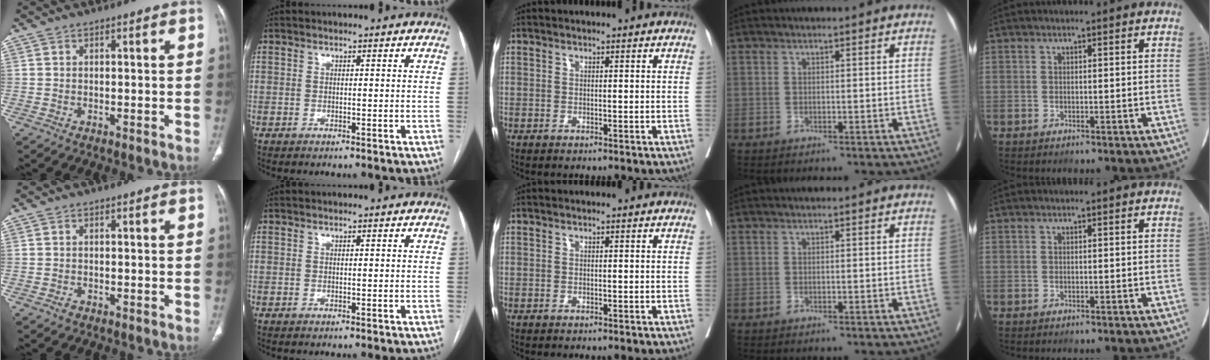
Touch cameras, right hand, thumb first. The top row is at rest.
{"thumb": {"total": 0.8, "force": [-0.6, 0.5, 0.3], "torque": [-0.004, 0.001, -0.013]}}